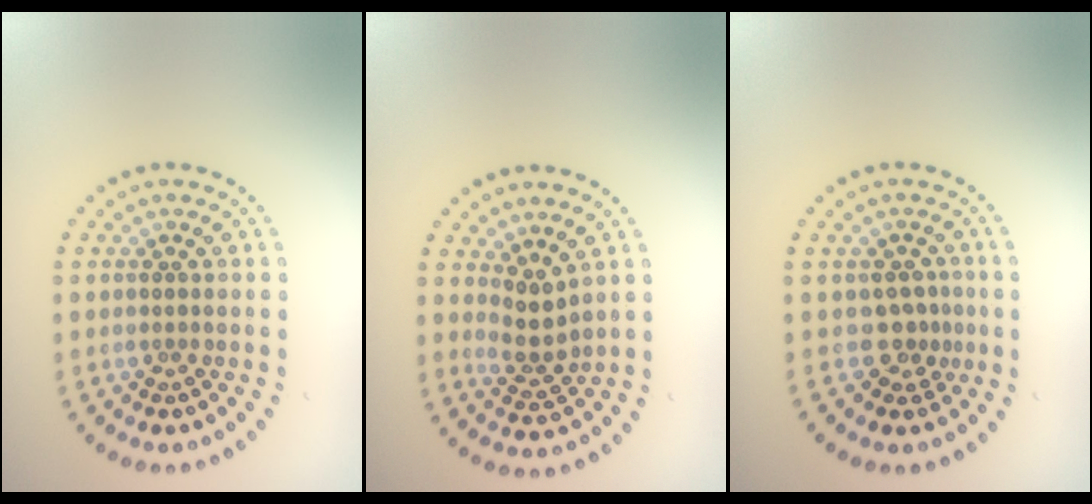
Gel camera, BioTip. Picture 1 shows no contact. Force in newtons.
{"total": 2.2, "press": 1.6, "slide": 1.5}
{"total": 2.2, "press": 1.5, "slide": 1.6}